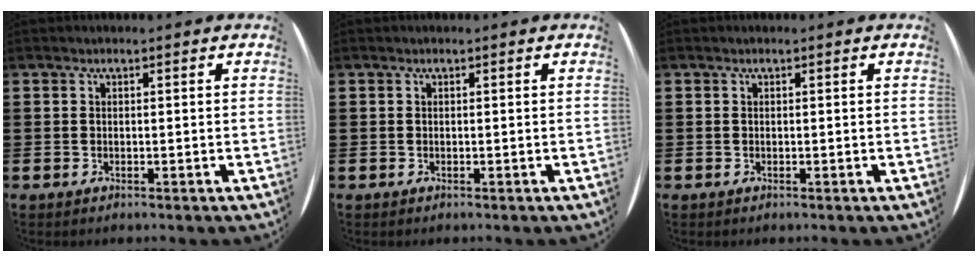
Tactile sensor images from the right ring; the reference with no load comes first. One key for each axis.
{"total": 0.0}
{"total": 0.0}